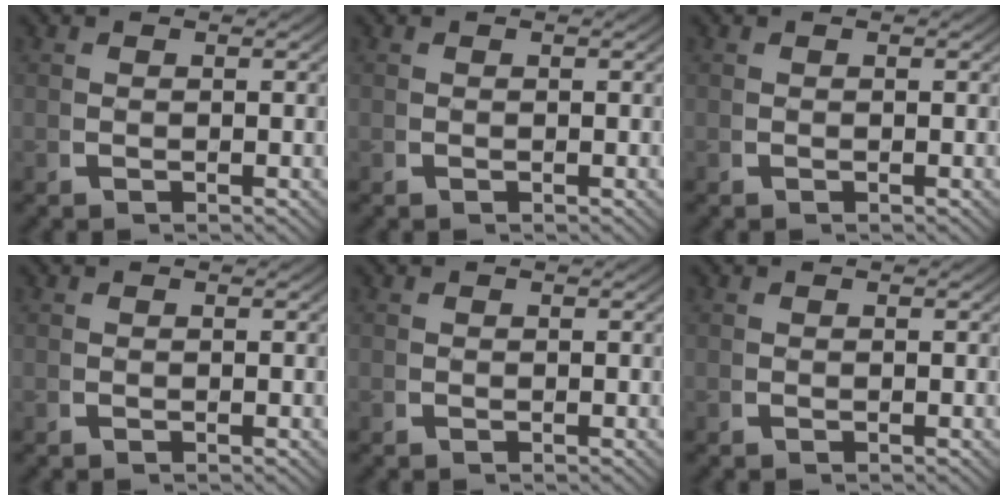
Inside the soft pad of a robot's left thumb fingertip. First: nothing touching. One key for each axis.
{"total": 0.0}
{"total": 0.0}
{"total": 0.0}
{"total": 0.0}
{"total": 0.0}